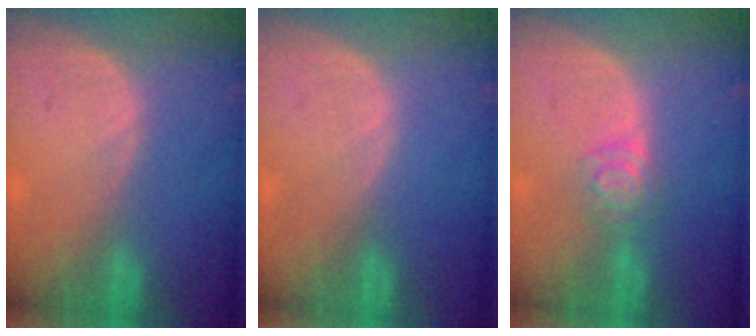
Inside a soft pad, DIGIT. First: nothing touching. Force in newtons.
{"total": 0.0}
{"total": 3.9, "press": 3.6, "slide": 1.5}